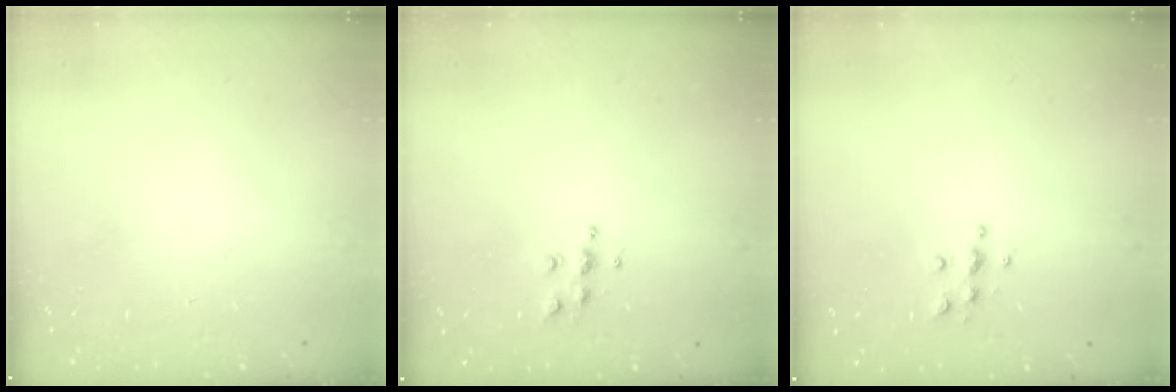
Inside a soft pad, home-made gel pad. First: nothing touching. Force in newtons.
{"total": 5.6, "press": 5.6, "slide": 0.4}
{"total": 4.6, "press": 4.6, "slide": 0.5}